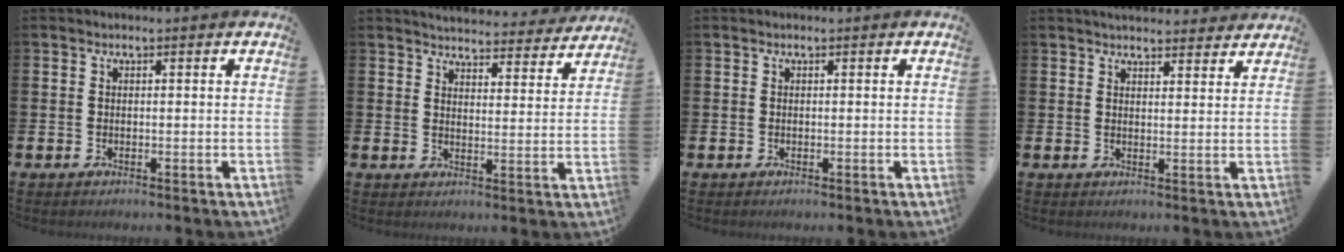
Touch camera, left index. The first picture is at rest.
{"total": 4.5, "force": [4.4, 0.4, 0.2], "torque": [-0.012, -0.039, 0.075]}
{"total": 0.0}
{"total": 3.4, "force": [3.4, 0.5, 0.3], "torque": [-0.004, -0.020, 0.060]}